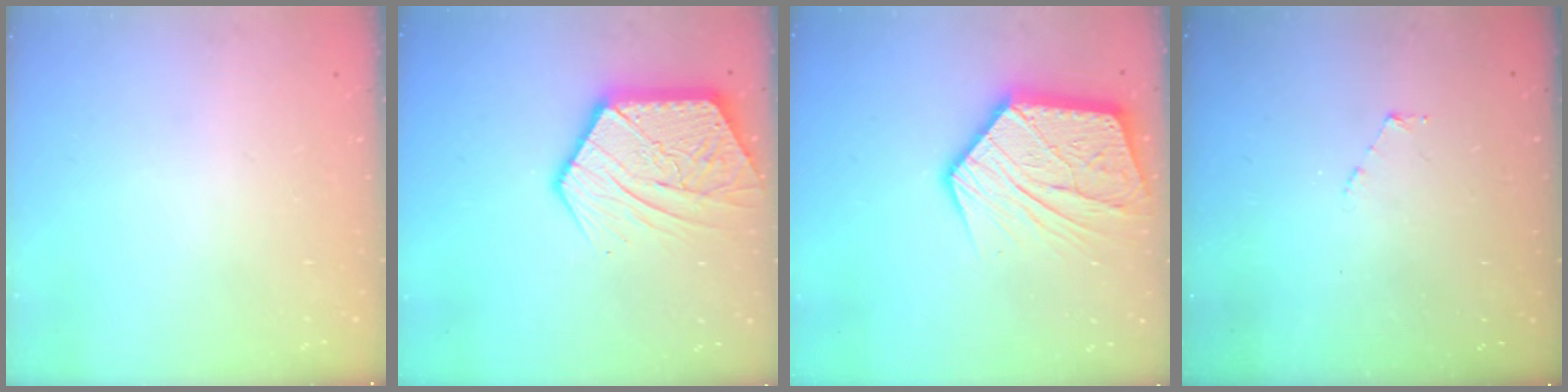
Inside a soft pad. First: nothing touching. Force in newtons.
{"total": 16.7, "press": 16.6, "slide": 1.5}
{"total": 18.8, "press": 18.7, "slide": 1.8}
{"total": 2.9, "press": 2.9, "slide": 0.3}